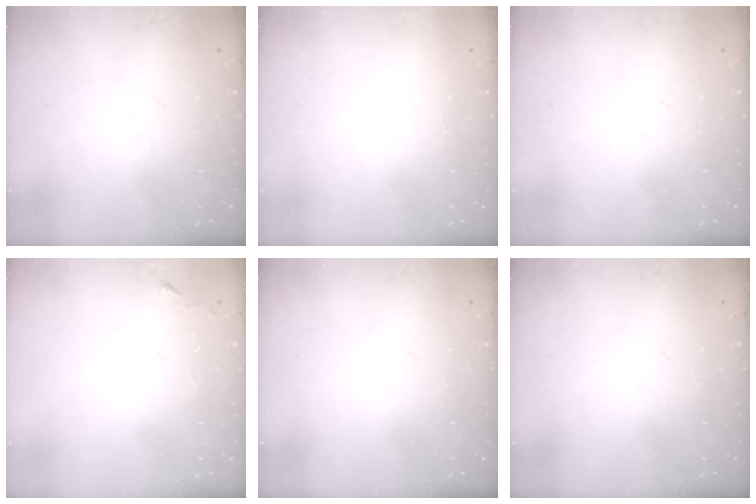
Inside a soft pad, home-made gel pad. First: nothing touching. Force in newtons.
{"total": 1.5, "press": 1.5, "slide": 0.1}
{"total": 0.0}
{"total": 2.3, "press": 2.3, "slide": 0.4}
{"total": 0.0}
{"total": 0.0}